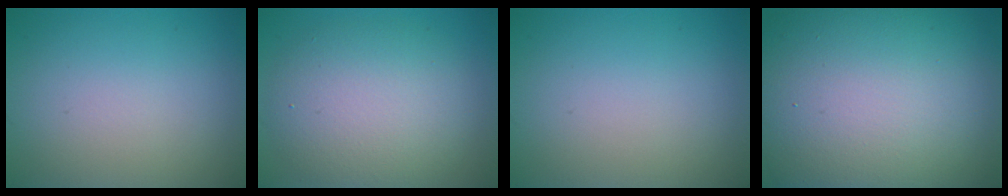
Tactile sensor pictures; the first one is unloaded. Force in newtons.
{"total": 7.2, "press": 7.2, "slide": 0.3}
{"total": 0.0}
{"total": 20.0, "press": 19.9, "slide": 1.3}